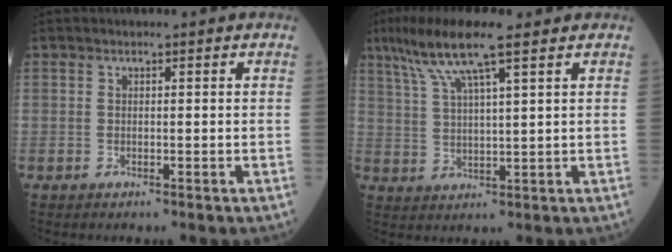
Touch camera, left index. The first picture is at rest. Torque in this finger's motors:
{"motor_torque": [1.22, -0.92, 0.51, 0.07]}